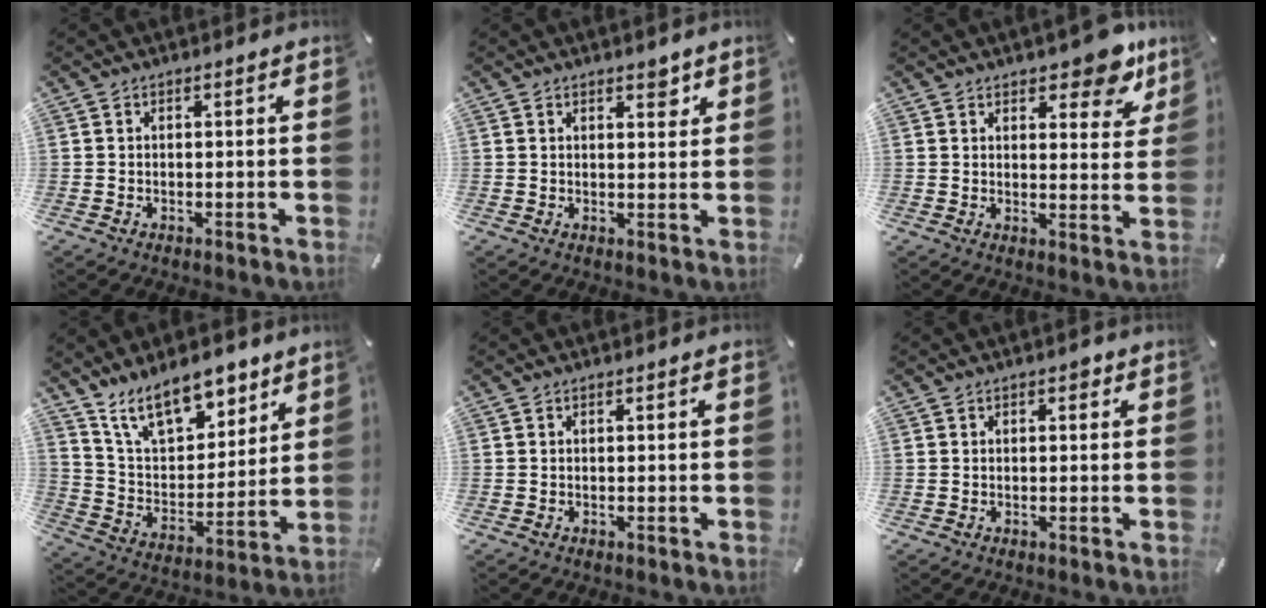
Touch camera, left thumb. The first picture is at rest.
{"total": 2.8, "force": [2.0, 1.5, 1.3], "torque": [0.003, -0.016, 0.029]}
{"total": 9.7, "force": [7.4, 4.3, 4.5], "torque": [-0.039, -0.054, 0.127]}
{"total": 15.1, "force": [11.4, 7.4, 6.6], "torque": [-0.121, -0.066, 0.210]}
{"total": 0.0}
{"total": 1.4, "force": [0.5, 1.0, 0.8], "torque": [-0.002, 0.000, 0.003]}